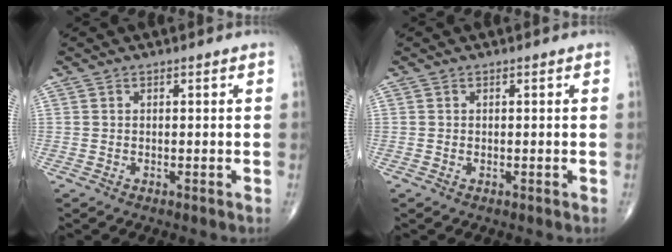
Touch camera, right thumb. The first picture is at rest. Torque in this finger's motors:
{"motor_torque": [1.19, 1.89, 0.07, -0.09, -0.01]}